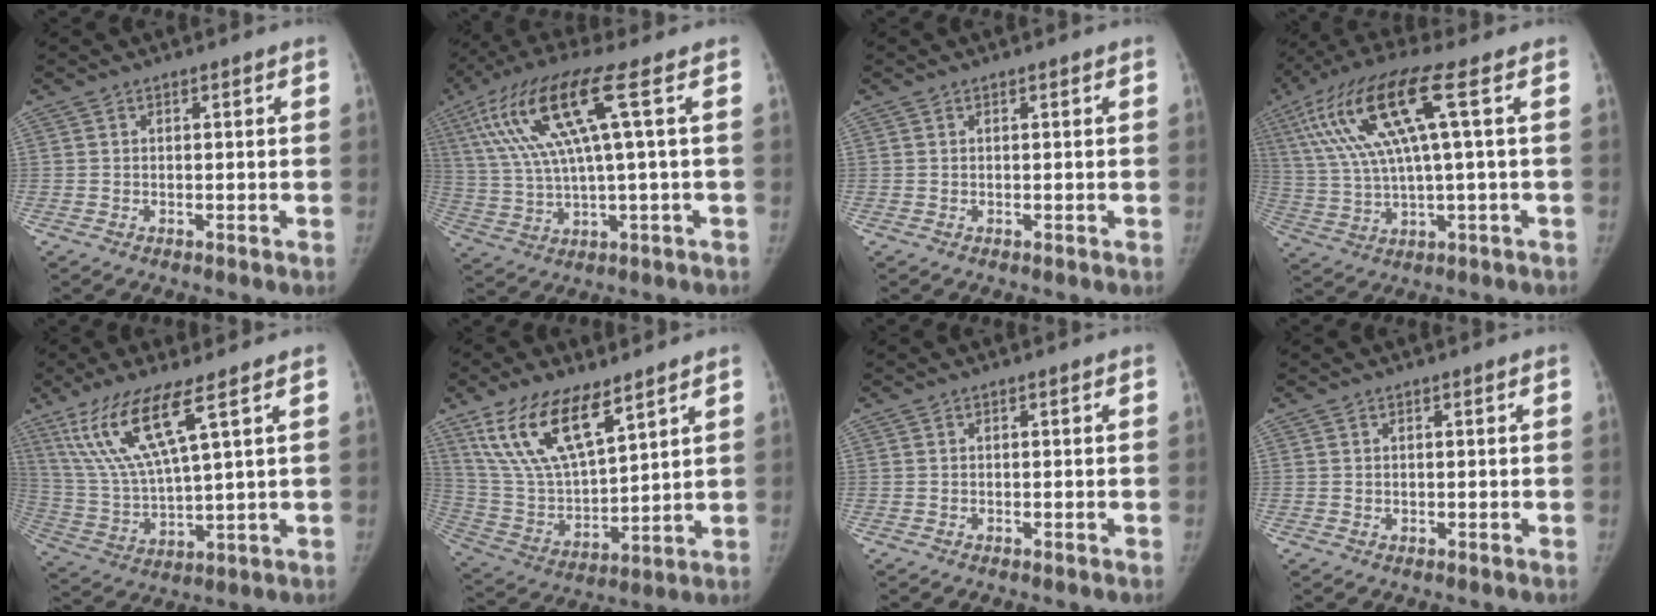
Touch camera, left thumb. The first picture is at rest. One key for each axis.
{"total": 15.3, "fx": 4.9, "fy": 1.7, "fz": 14.4, "tx": -0.326, "ty": 0.013, "tz": 0.096}
{"total": 0.0}
{"total": 16.5, "fx": 5.0, "fy": 2.5, "fz": 15.5, "tx": -0.349, "ty": 0.018, "tz": 0.095}
{"total": 14.1, "fx": 7.6, "fy": 2.1, "fz": 11.6, "tx": -0.262, "ty": -0.036, "tz": 0.163}
{"total": 17.2, "fx": 10.6, "fy": 6.8, "fz": 11.7, "tx": -0.203, "ty": -0.044, "tz": 0.218}
{"total": 0.0}
{"total": 0.0}